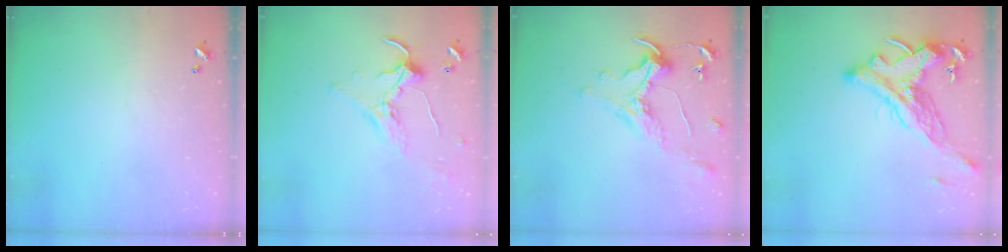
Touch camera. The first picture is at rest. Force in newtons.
{"total": 1.0, "press": 0.5, "slide": 0.8}
{"total": 1.6, "press": 1.4, "slide": 0.7}
{"total": 5.4, "press": 5.1, "slide": 1.8}